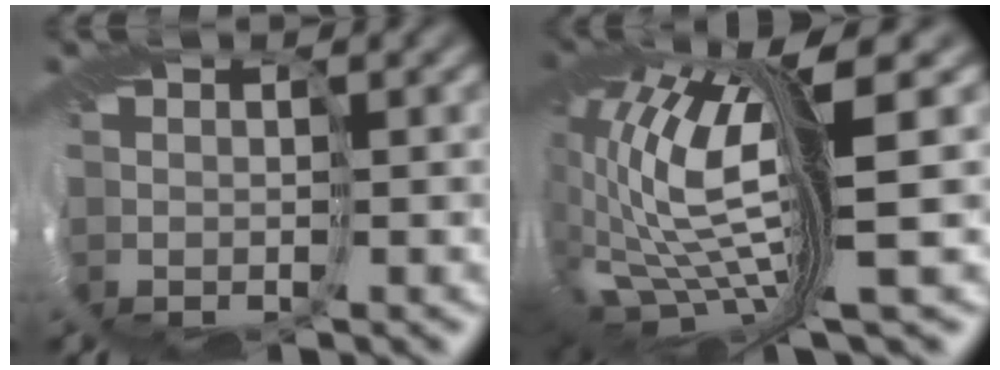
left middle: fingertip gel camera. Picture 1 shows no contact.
{"total": 13.5, "force": [1.8, 4.1, 12.8], "torque": [-0.281, -0.013, 0.057]}